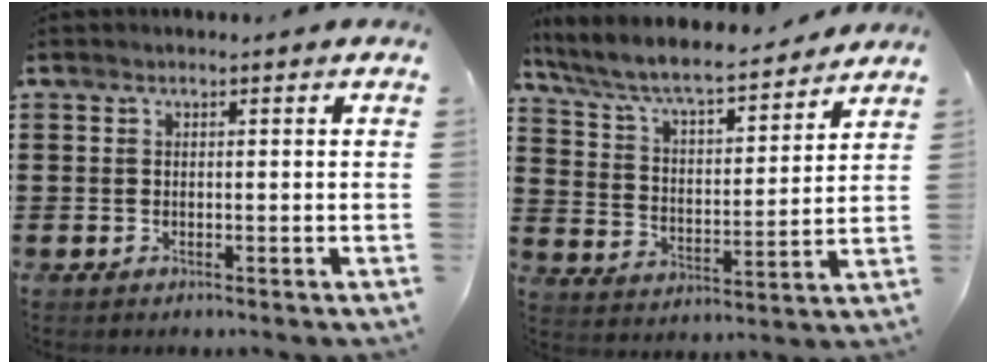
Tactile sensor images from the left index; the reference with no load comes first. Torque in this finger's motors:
{"motor_torque": [1.37, -0.77, 0.36, 0.21]}